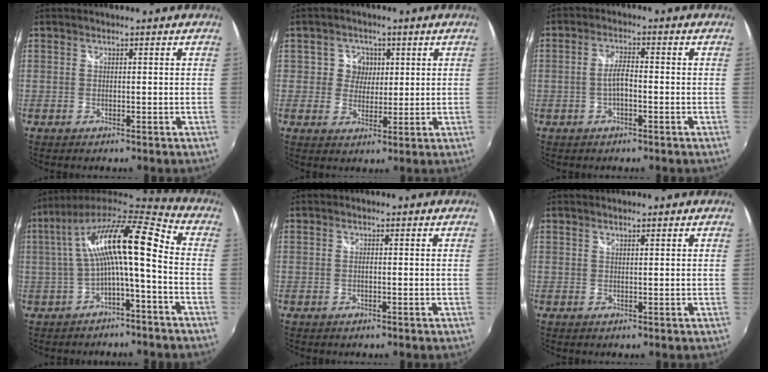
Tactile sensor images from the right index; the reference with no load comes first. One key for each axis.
{"total": 4.7, "fx": 1.0, "fy": 4.5, "fz": 0.8, "tx": -0.009, "ty": 0.010, "tz": 0.014}
{"total": 3.2, "fx": -1.1, "fy": 0.9, "fz": 2.9, "tx": -0.061, "ty": 0.007, "tz": -0.020}
{"total": 15.2, "fx": -0.1, "fy": 3.1, "fz": 14.9, "tx": -0.280, "ty": 0.023, "tz": -0.006}
{"total": 0.6, "fx": -0.1, "fy": 0.3, "fz": 0.5, "tx": -0.011, "ty": 0.001, "tz": -0.004}
{"total": 0.6, "fx": 0.5, "fy": 0.1, "fz": 0.3, "tx": -0.004, "ty": 0.001, "tz": 0.009}